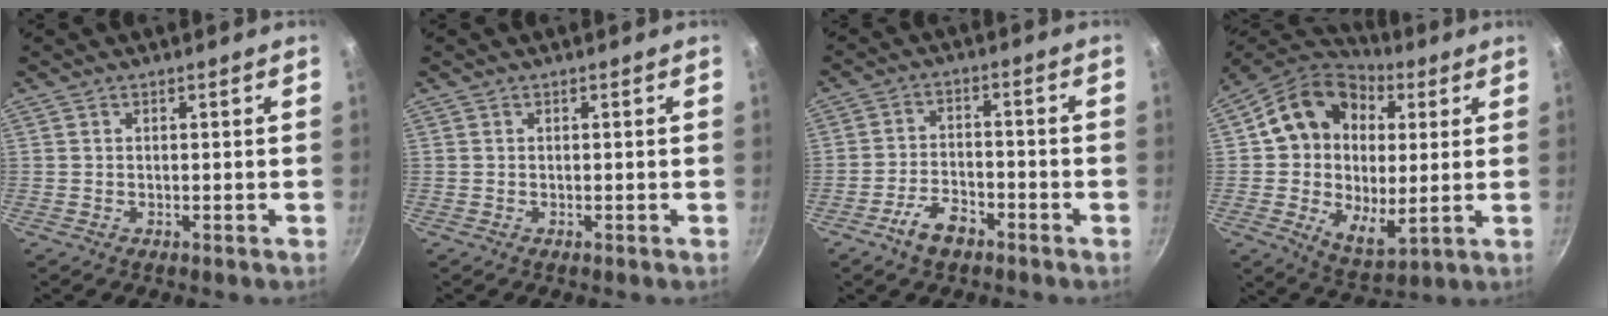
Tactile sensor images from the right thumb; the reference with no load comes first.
{"total": 0.0}
{"total": 6.6, "force": [-4.1, 3.2, 4.0], "torque": [-0.064, 0.031, -0.076]}
{"total": 20.6, "force": [5.3, 14.6, 13.5], "torque": [-0.206, -0.013, 0.082]}